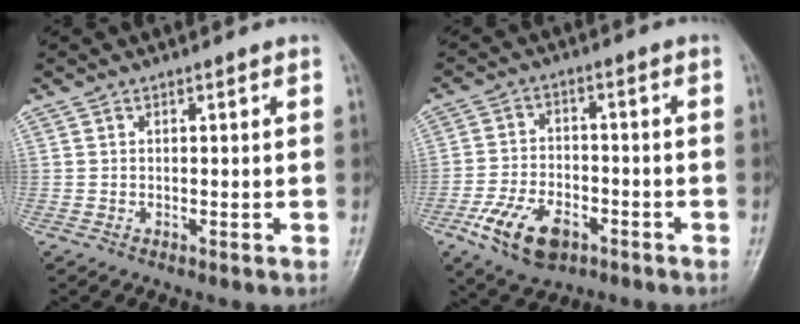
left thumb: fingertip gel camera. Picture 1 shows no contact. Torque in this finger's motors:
{"motor_torque": [-0.54, 1.14, 1.06, 0.56, 0.28]}